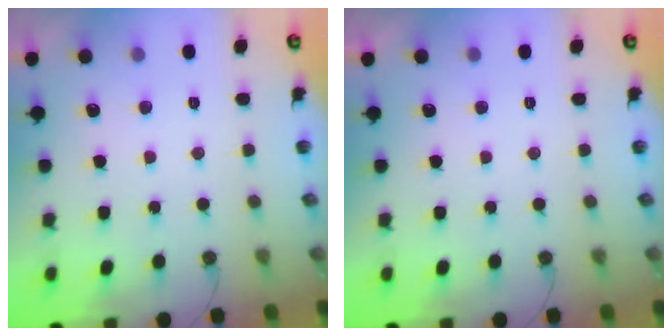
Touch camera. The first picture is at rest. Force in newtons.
{"total": 0.0}